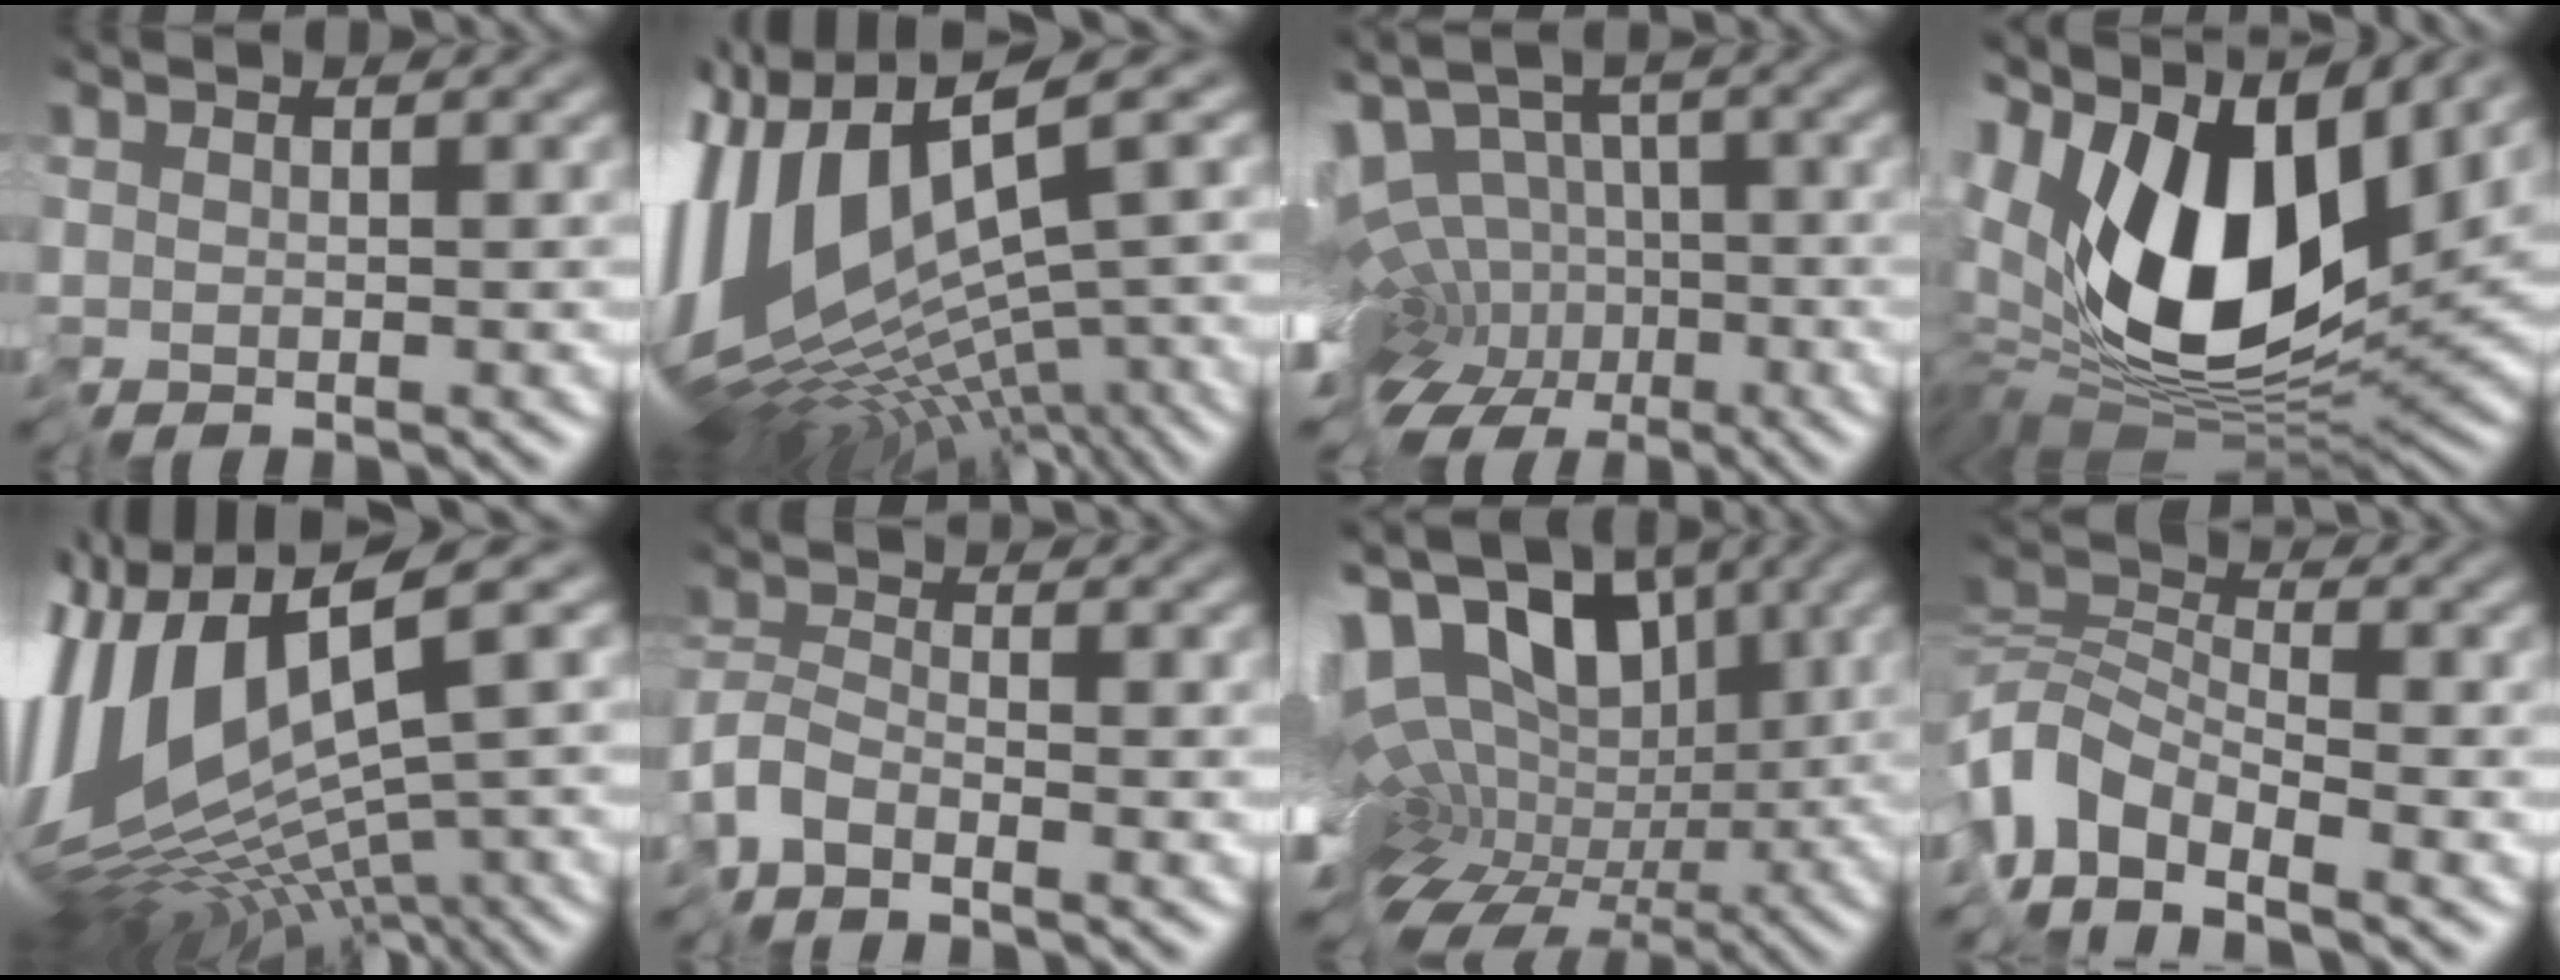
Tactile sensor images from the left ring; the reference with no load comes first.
{"total": 13.1, "force": [-0.5, 6.0, 11.6], "torque": [-0.235, 0.004, 0.010]}
{"total": 10.2, "force": [-2.4, 6.7, 7.3], "torque": [-0.118, -0.012, -0.025]}
{"total": 14.8, "force": [2.7, 8.5, 11.9], "torque": [-0.226, -0.015, 0.046]}
{"total": 12.7, "force": [1.0, 5.3, 11.6], "torque": [-0.240, 0.002, 0.039]}
{"total": 2.9, "force": [-2.7, 0.5, 1.0], "torque": [-0.016, 0.004, -0.068]}
{"total": 16.2, "force": [2.4, 10.8, 11.9], "torque": [-0.174, 0.025, 0.043]}
{"total": 3.7, "force": [-3.0, 0.9, 2.0], "torque": [-0.038, 0.008, -0.077]}